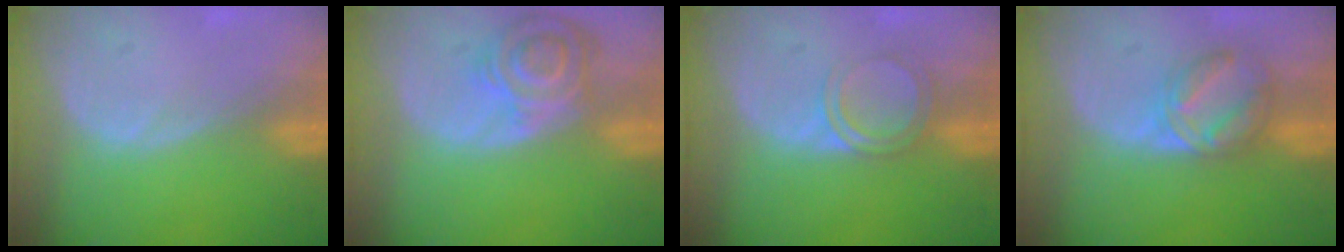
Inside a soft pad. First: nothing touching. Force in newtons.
{"total": 7.8, "press": 7.0, "slide": 3.6}
{"total": 3.4, "press": 3.3, "slide": 0.3}
{"total": 5.7, "press": 5.7, "slide": 0.7}